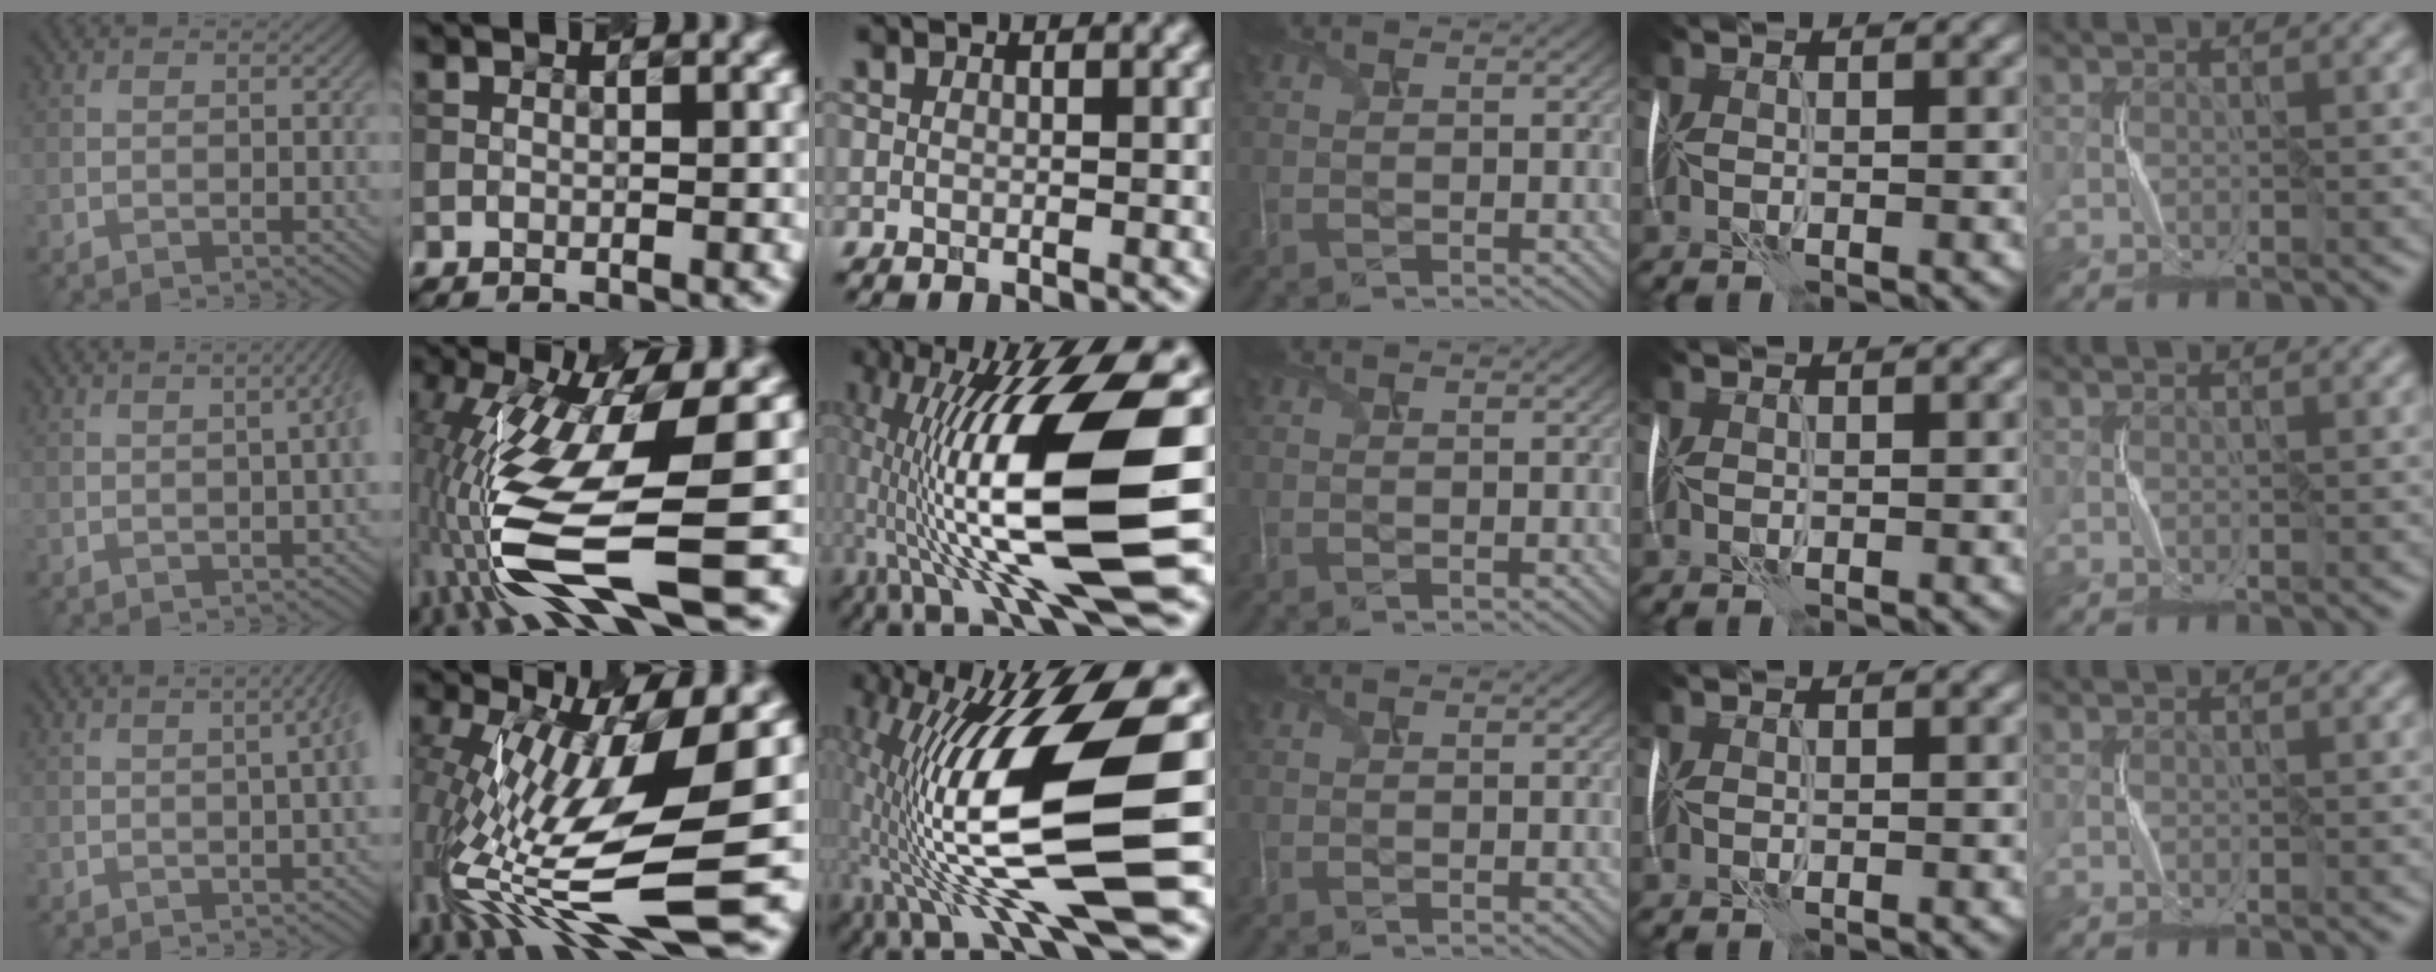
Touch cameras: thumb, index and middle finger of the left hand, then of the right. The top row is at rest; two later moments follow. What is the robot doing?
{"motion": "shake", "object": "plastic piggy bank"}